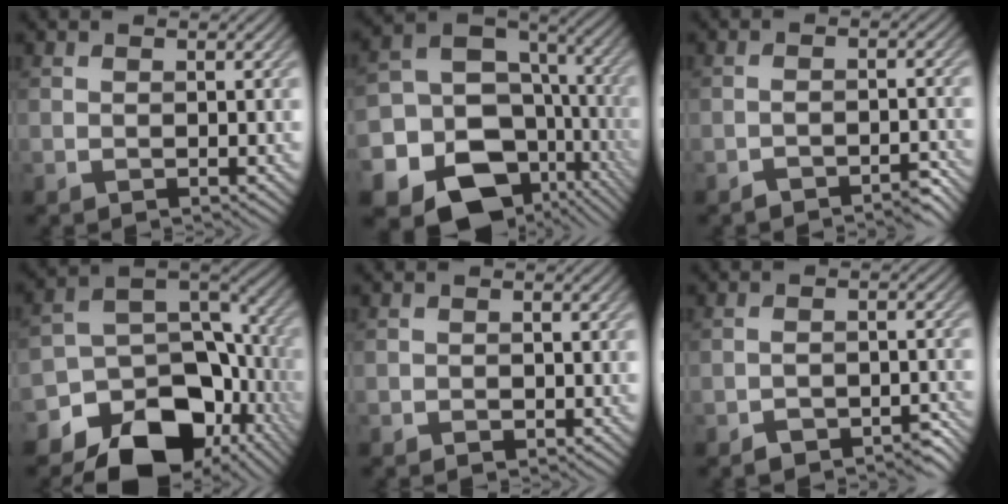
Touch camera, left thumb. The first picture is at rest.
{"total": 22.1, "force": [-9.0, 18.1, 8.8], "torque": [-0.186, -0.054, -0.127]}
{"total": 3.1, "force": [-2.7, 0.5, 1.5], "torque": [-0.024, 0.006, -0.044]}
{"total": 16.4, "force": [-9.0, 10.8, 8.5], "torque": [-0.177, -0.035, -0.125]}
{"total": 0.9, "force": [-0.6, 0.7, 0.3], "torque": [-0.003, -0.003, -0.010]}
{"total": 4.2, "force": [-3.4, 1.5, 2.1], "torque": [-0.032, 0.002, -0.049]}